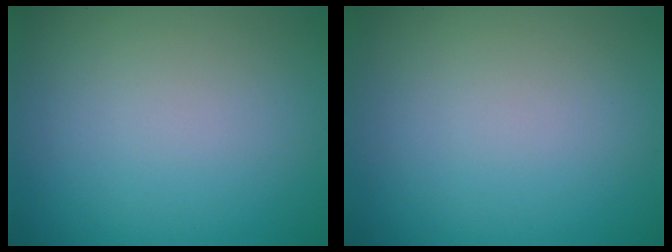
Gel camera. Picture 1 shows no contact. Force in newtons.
{"total": 0.0}